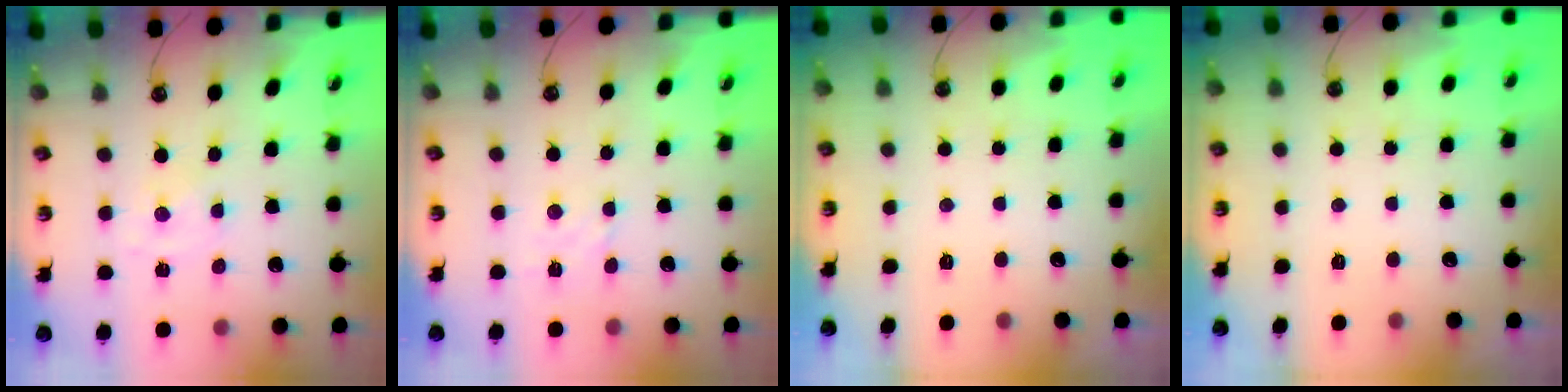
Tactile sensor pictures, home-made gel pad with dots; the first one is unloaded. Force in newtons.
{"total": 2.4, "press": 2.4, "slide": 0.2}
{"total": 0.0}
{"total": 0.0}